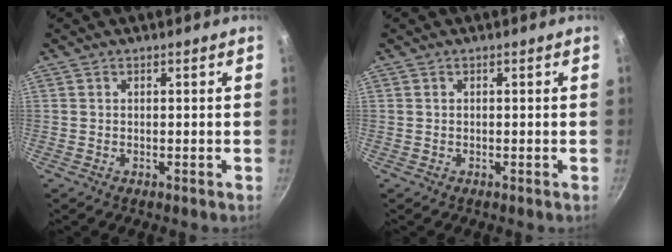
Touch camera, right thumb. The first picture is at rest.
{"total": 0.0}